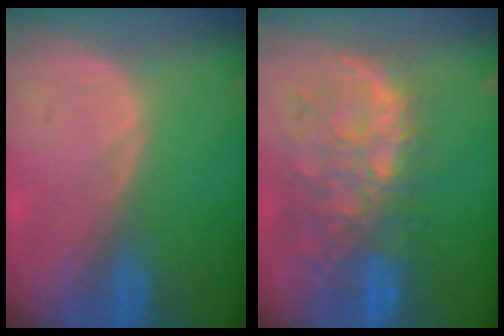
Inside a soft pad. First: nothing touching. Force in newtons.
{"total": 11.2, "press": 9.8, "slide": 5.5}